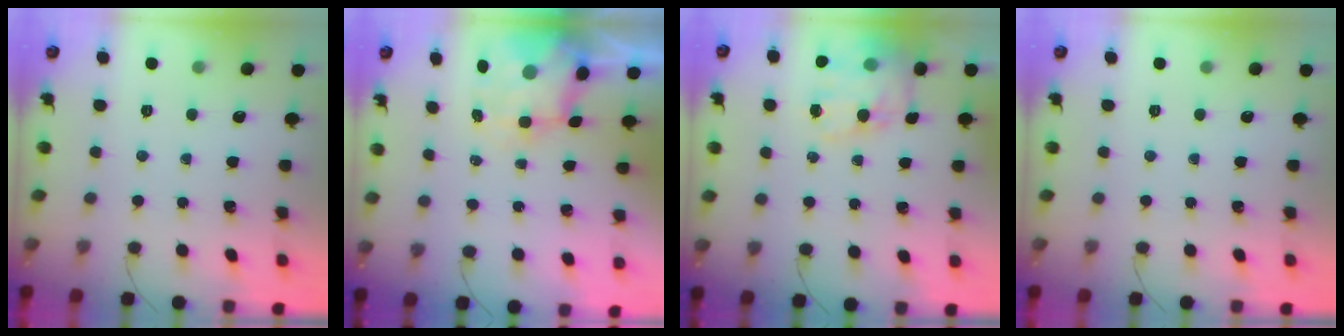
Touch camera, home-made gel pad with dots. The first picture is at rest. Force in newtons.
{"total": 5.5, "press": 5.2, "slide": 1.9}
{"total": 14.2, "press": 13.7, "slide": 3.5}
{"total": 0.0}